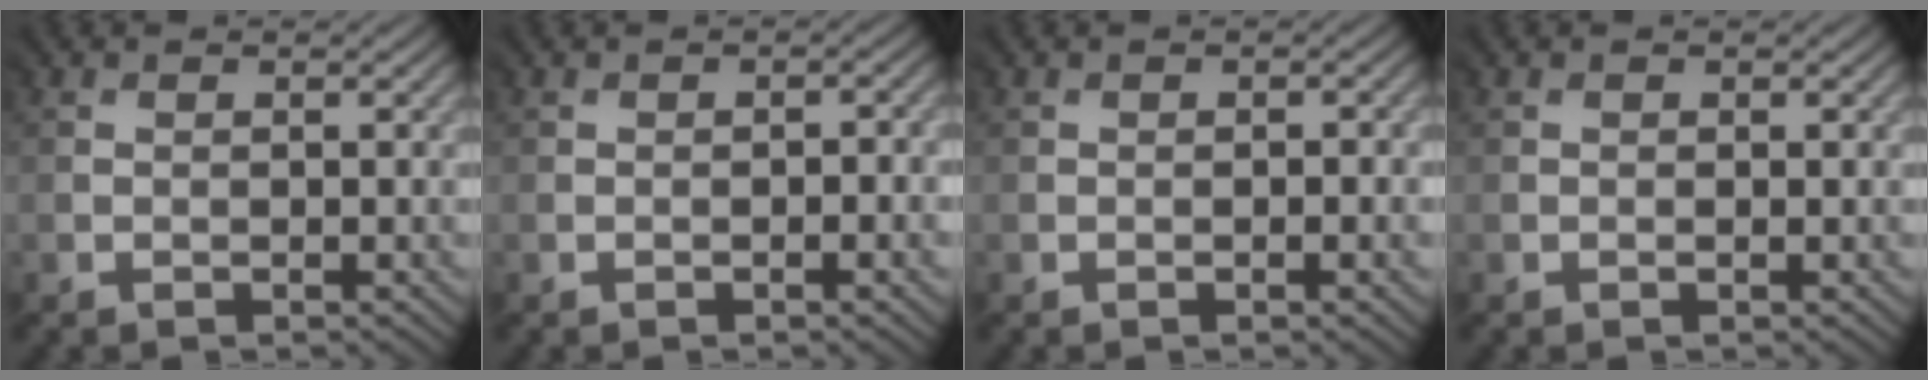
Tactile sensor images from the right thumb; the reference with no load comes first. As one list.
[{"total": 0.9, "force": [-0.8, -0.1, 0.4], "torque": [-0.003, -0.001, -0.009]}, {"total": 0.6, "force": [-0.4, -0.1, 0.3], "torque": [-0.002, 0.000, -0.004]}, {"total": 0.0}]